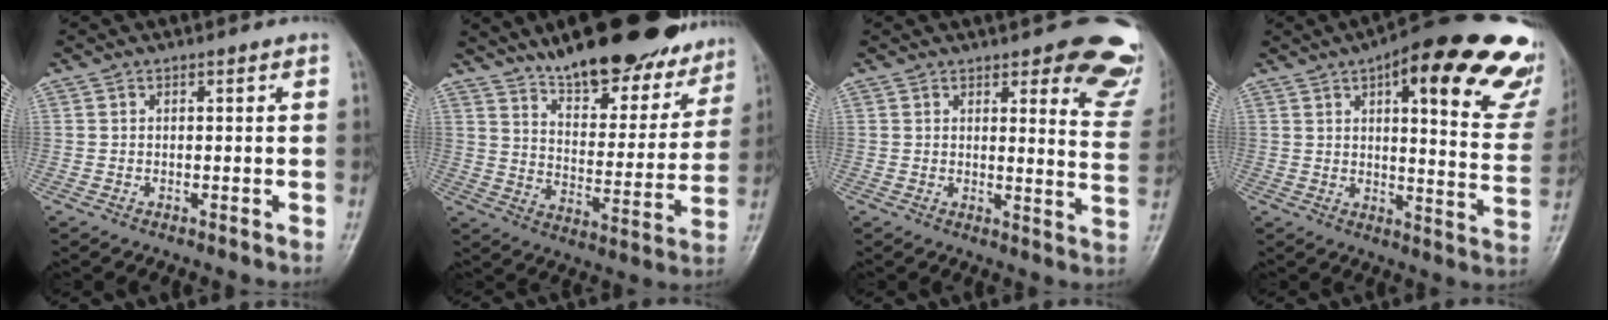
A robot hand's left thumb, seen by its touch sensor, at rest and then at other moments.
{"total": 24.5, "force": [19.0, 8.8, 12.8], "torque": [-0.139, -0.082, 0.268]}
{"total": 13.5, "force": [9.5, 4.4, 8.5], "torque": [-0.046, -0.059, 0.090]}
{"total": 27.6, "force": [16.3, 8.2, 20.7], "torque": [-0.227, -0.046, 0.197]}